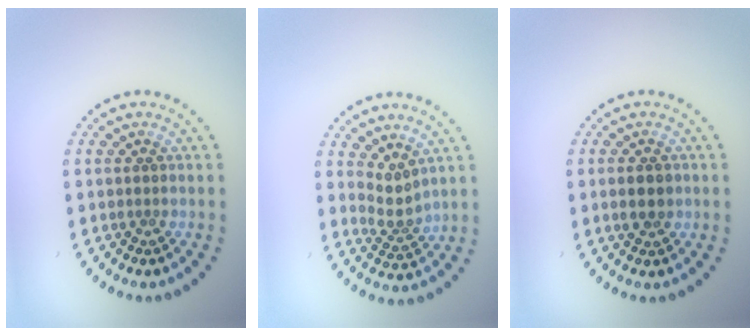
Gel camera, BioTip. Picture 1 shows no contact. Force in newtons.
{"total": 2.2, "press": 1.5, "slide": 1.7}
{"total": 1.8, "press": 1.8, "slide": 0.1}